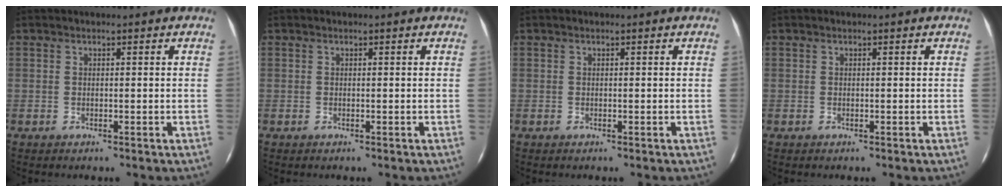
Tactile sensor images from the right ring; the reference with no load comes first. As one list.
[{"total": 0.0}, {"total": 0.0}, {"total": 0.0}]